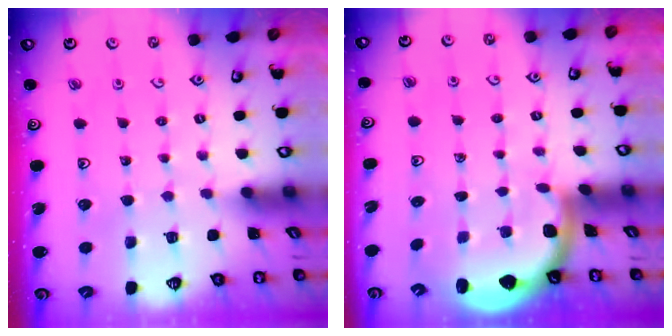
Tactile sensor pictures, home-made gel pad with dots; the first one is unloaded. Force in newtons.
{"total": 1.8, "press": 1.8, "slide": 0.3}